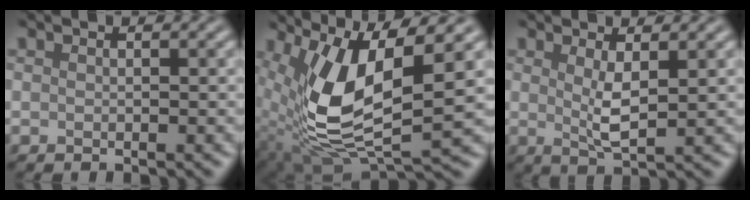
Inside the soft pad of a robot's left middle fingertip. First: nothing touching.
{"total": 10.6, "force": [2.0, 4.0, 9.6], "torque": [-0.209, -0.012, 0.046]}
{"total": 2.5, "force": [0.5, 0.4, 2.4], "torque": [-0.053, -0.011, 0.017]}